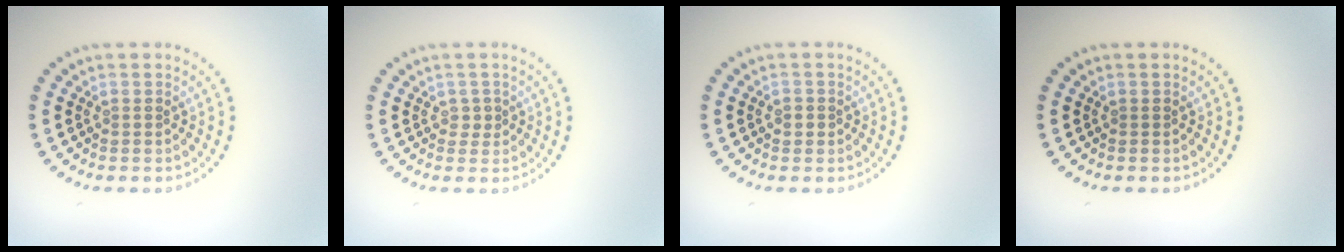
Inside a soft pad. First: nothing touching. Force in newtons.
{"total": 0.9, "press": 0.9, "slide": 0.3}
{"total": 1.0, "press": 1.0, "slide": 0.3}
{"total": 0.0}